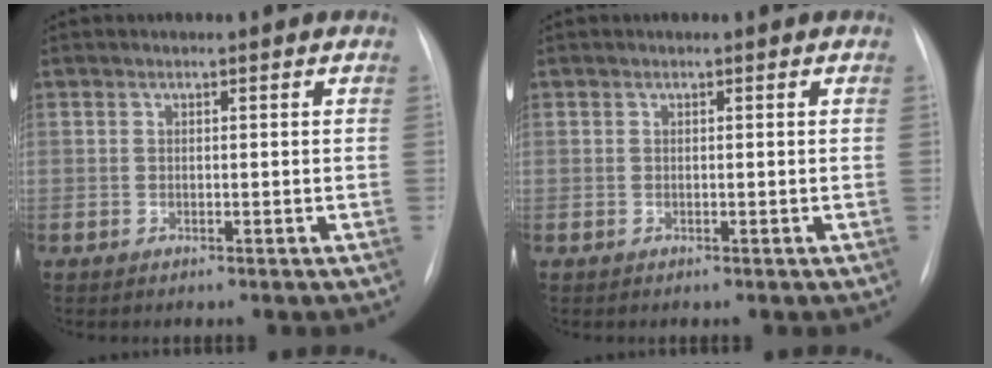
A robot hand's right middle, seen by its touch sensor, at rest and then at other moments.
{"total": 0.0}